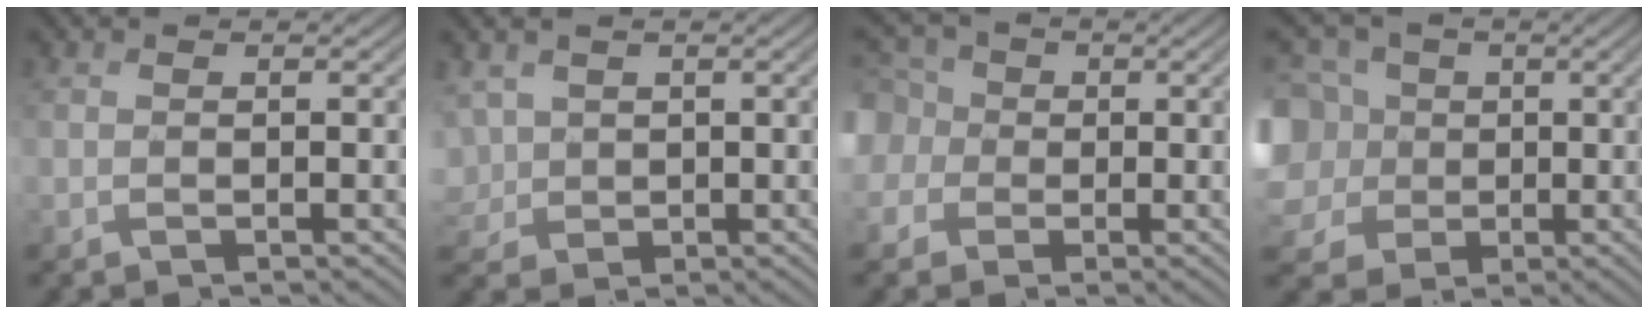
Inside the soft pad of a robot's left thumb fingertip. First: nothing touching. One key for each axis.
{"total": 3.6, "fx": 0.5, "fy": 3.2, "fz": 1.7, "tx": -0.060, "ty": -0.004, "tz": 0.007}
{"total": 8.2, "fx": 0.7, "fy": 7.4, "fz": 3.7, "tx": -0.134, "ty": 0.012, "tz": -0.009}
{"total": 12.5, "fx": 0.6, "fy": 11.0, "fz": 6.0, "tx": -0.222, "ty": 0.002, "tz": -0.006}